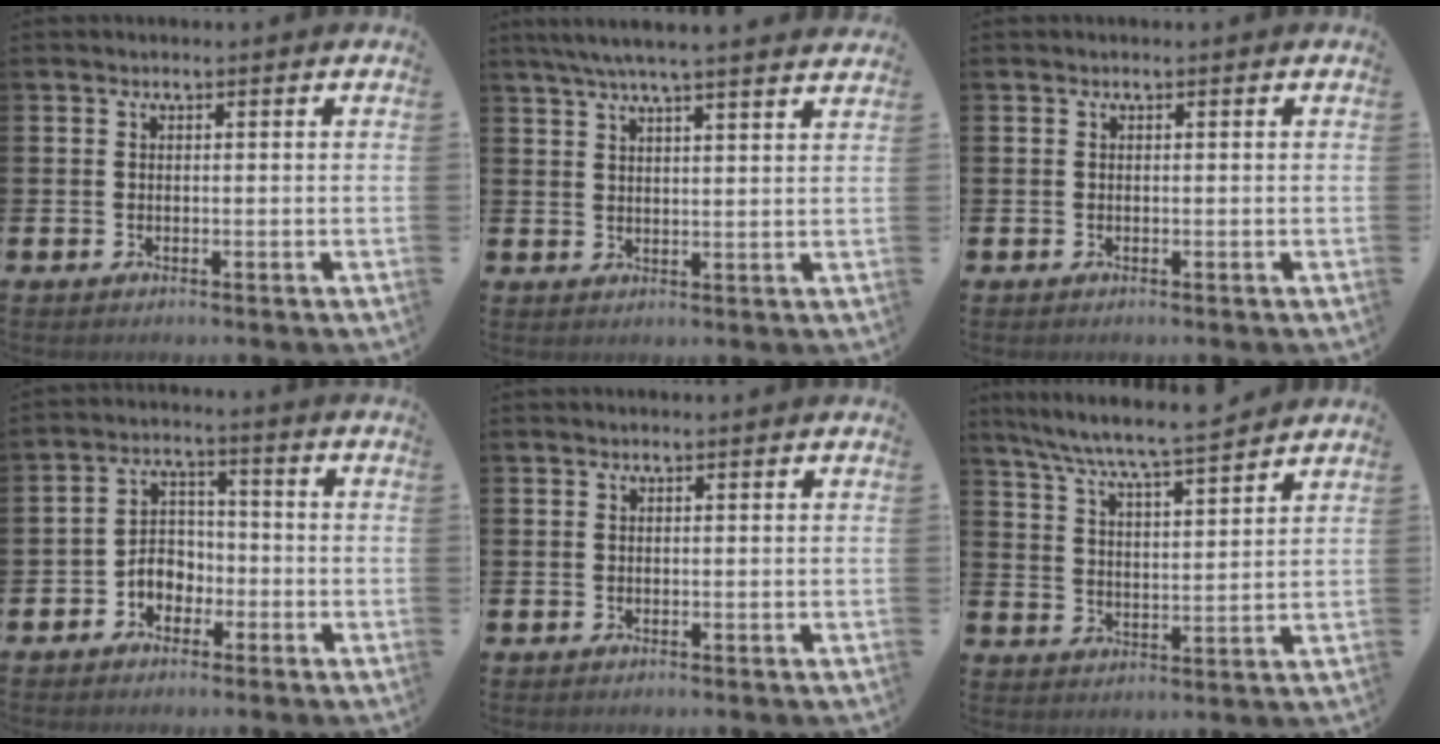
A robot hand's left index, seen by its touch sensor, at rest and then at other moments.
{"total": 5.7, "force": [5.3, -0.4, 1.9], "torque": [-0.045, -0.021, 0.094]}
{"total": 0.0}
{"total": 3.8, "force": [-1.8, 3.0, 1.4], "torque": [-0.029, -0.001, -0.044]}
{"total": 0.0}
{"total": 7.3, "force": [7.0, -0.2, 2.1], "torque": [-0.069, -0.050, 0.122]}